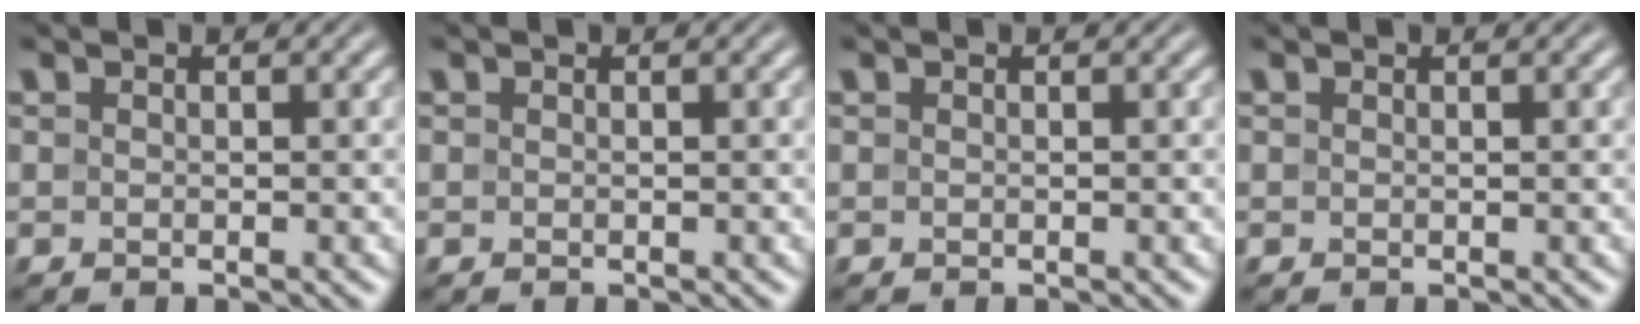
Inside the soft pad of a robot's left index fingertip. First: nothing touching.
{"total": 0.0}
{"total": 0.0}
{"total": 0.5, "force": [0.4, 0.1, 0.3], "torque": [-0.001, 0.005, 0.006]}